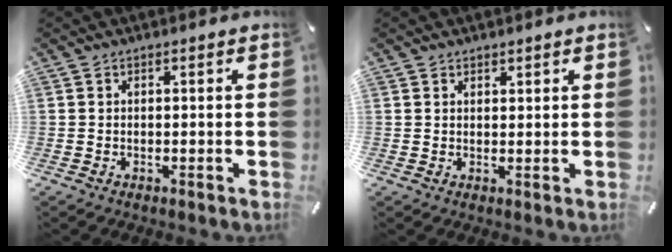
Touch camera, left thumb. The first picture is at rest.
{"total": 1.3, "force": [1.0, 0.8, 0.0], "torque": [0.009, -0.003, 0.018]}